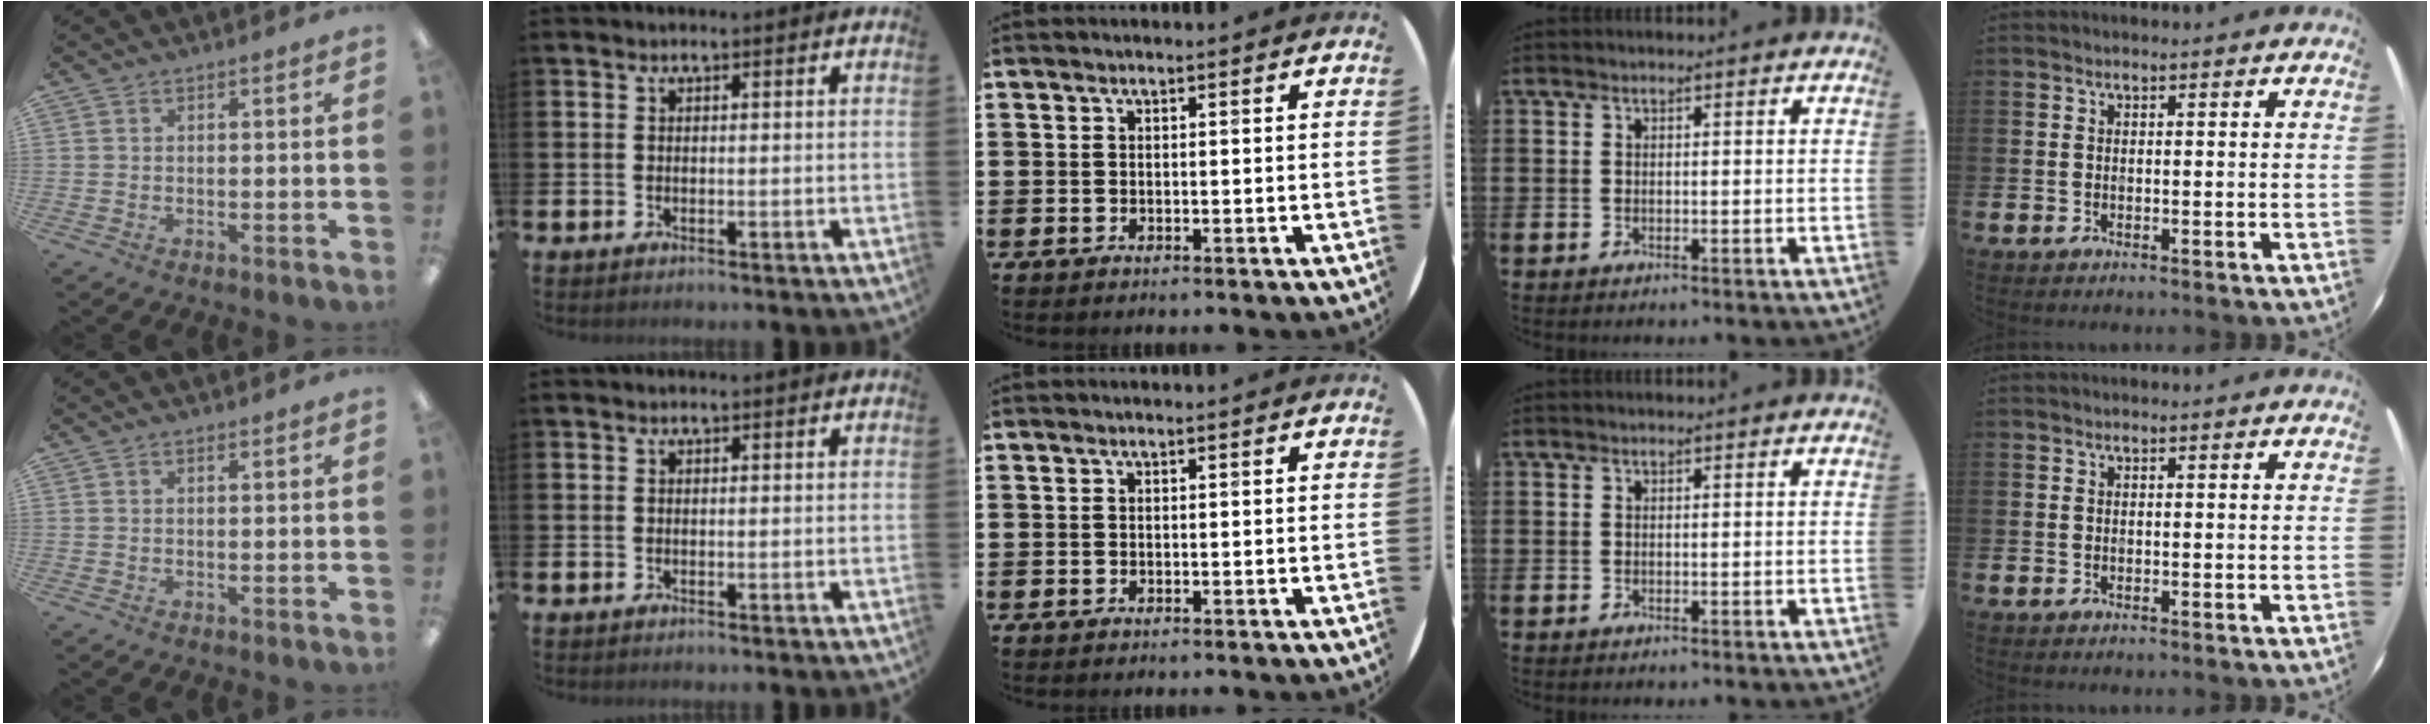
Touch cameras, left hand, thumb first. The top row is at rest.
{"thumb": {"total": 0.6, "force": [0.4, 0.2, 0.3], "torque": [-0.007, 0.002, 0.008]}}